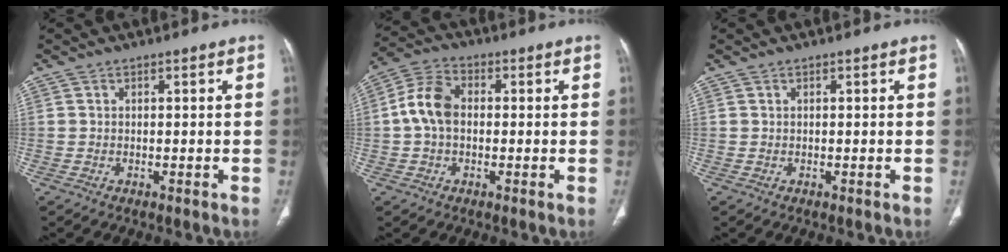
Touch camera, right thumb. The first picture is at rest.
{"total": 8.0, "force": [0.0, 5.4, 5.9], "torque": [-0.115, 0.024, -0.009]}
{"total": 0.0}